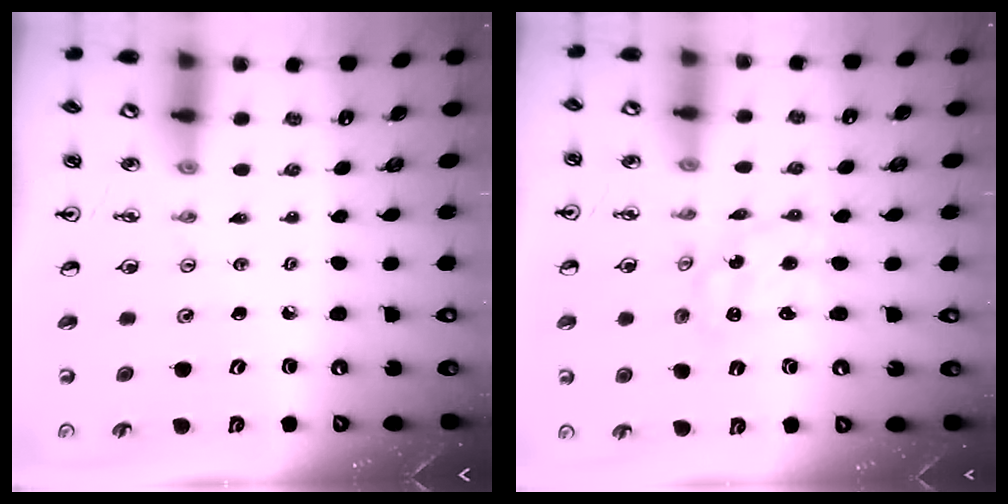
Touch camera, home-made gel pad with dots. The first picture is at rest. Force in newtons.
{"total": 2.7, "press": 2.7, "slide": 0.3}